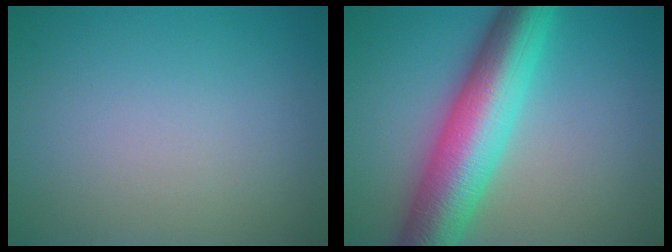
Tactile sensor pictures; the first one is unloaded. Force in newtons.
{"total": 10.3, "press": 10.3, "slide": 0.2}